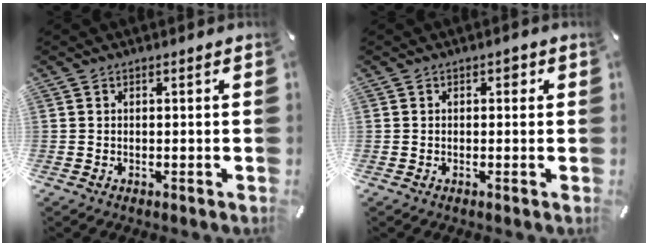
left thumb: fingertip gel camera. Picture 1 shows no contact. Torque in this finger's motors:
{"motor_torque": [0.21, 0.14, 0.07, -0.06, 0.06]}